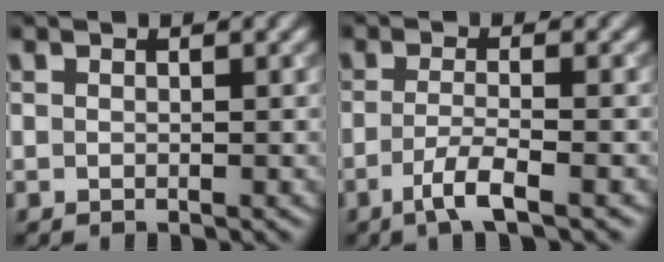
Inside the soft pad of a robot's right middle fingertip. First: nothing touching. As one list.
[{"total": 3.2, "force": [-1.6, 0.6, 2.7], "torque": [-0.049, -0.003, -0.039]}]